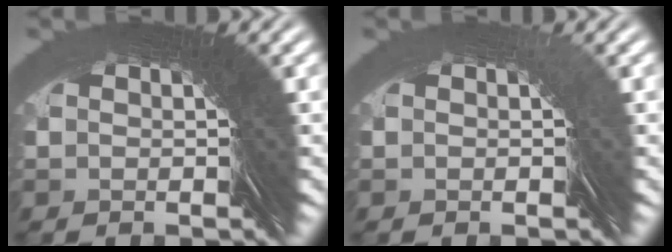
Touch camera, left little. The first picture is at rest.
{"total": 2.7, "force": [0.1, -1.0, -2.5], "torque": [0.038, 0.004, 0.004]}